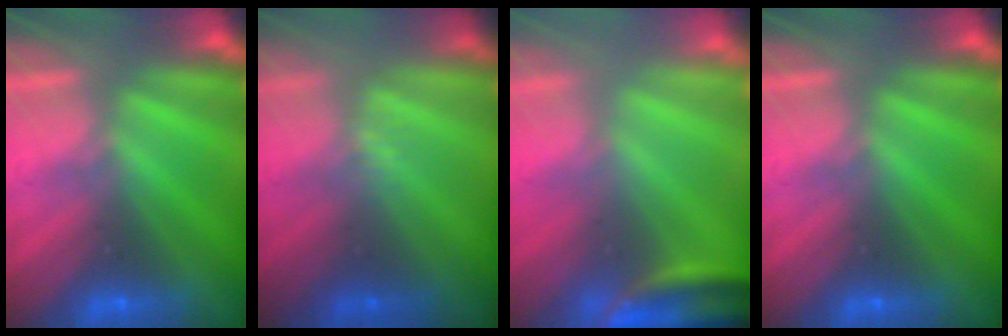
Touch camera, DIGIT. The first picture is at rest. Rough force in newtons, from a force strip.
{"total": 2.3}
{"total": 3.9}
{"total": 0.0}